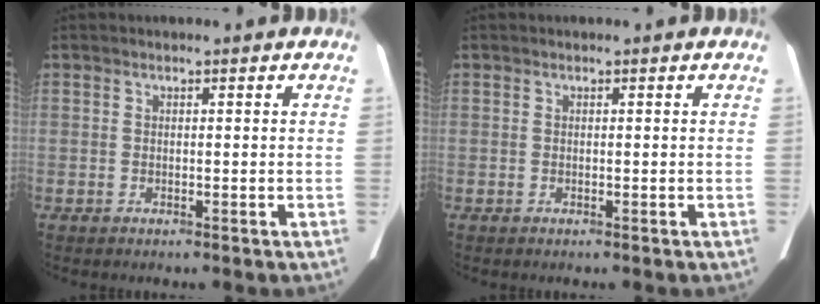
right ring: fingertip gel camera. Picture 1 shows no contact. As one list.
[{"total": 0.0}]